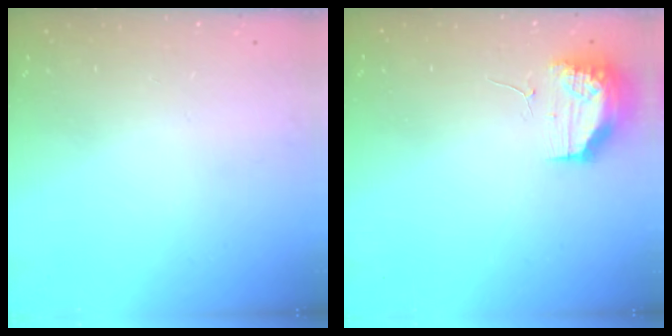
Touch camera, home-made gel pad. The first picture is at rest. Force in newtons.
{"total": 10.5, "press": 10.4, "slide": 1.5}